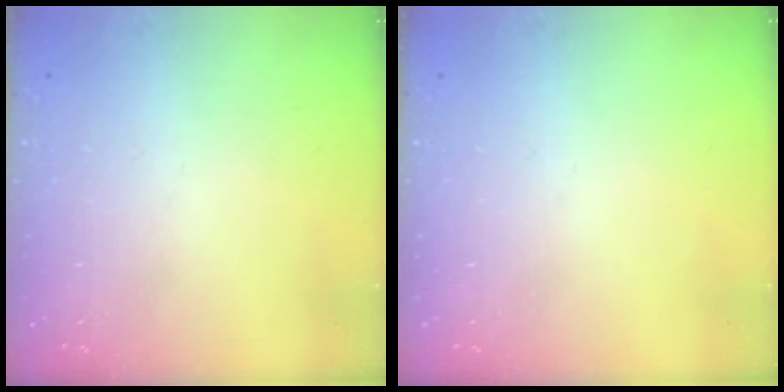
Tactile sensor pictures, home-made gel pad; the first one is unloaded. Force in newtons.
{"total": 0.0}